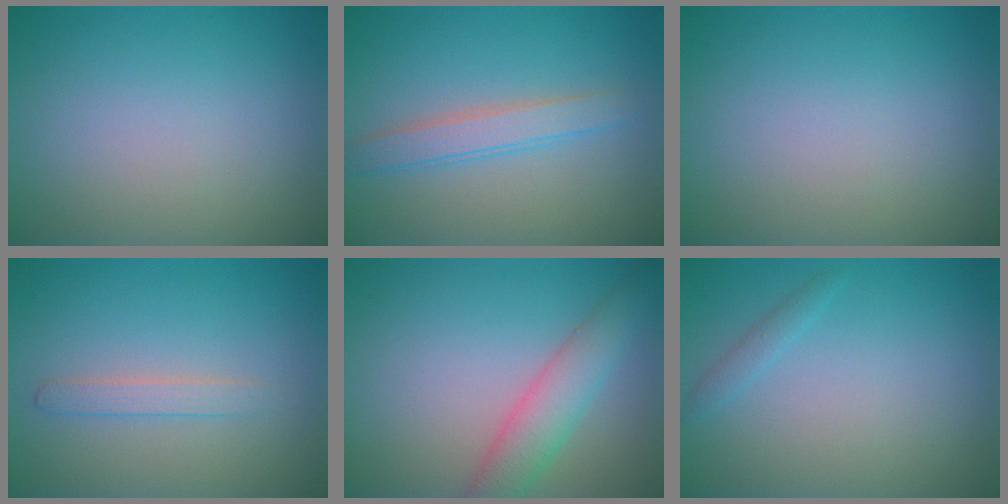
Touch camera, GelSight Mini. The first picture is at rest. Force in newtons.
{"total": 2.6, "press": 2.6, "slide": 0.0}
{"total": 0.0}
{"total": 1.4, "press": 1.4, "slide": 0.0}
{"total": 3.7, "press": 3.7, "slide": 0.2}
{"total": 0.9, "press": 0.9, "slide": 0.0}